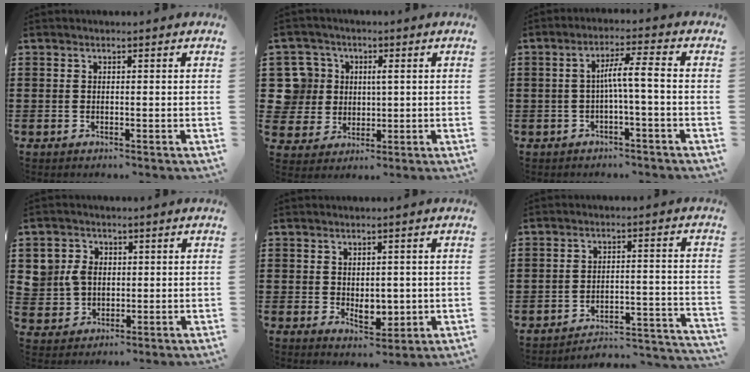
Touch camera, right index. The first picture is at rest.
{"total": 6.9, "force": [1.5, 6.5, 1.9], "torque": [-0.084, 0.012, 0.027]}
{"total": 4.7, "force": [-1.0, 0.0, 4.6], "torque": [-0.086, 0.003, -0.024]}
{"total": 4.2, "force": [0.7, 3.7, 1.8], "torque": [-0.059, 0.009, 0.009]}
{"total": 3.9, "force": [0.3, 2.9, 2.7], "torque": [-0.040, 0.002, 0.003]}
{"total": 3.6, "force": [-3.5, 0.4, 0.9], "torque": [-0.022, -0.008, -0.076]}